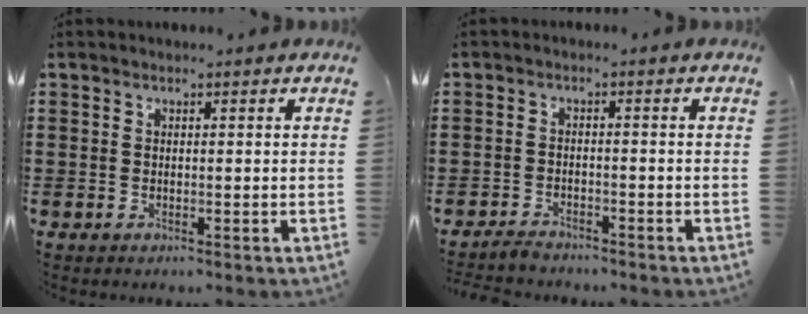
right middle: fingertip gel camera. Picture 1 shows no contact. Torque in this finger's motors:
{"motor_torque": [0.30, 0.29, 0.00, 0.03]}